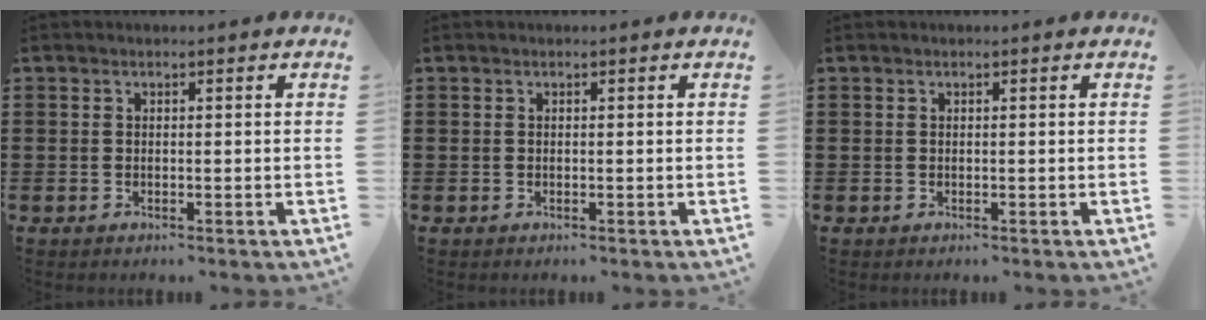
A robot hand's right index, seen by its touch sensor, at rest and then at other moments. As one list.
[{"total": 0.0}, {"total": 0.0}]